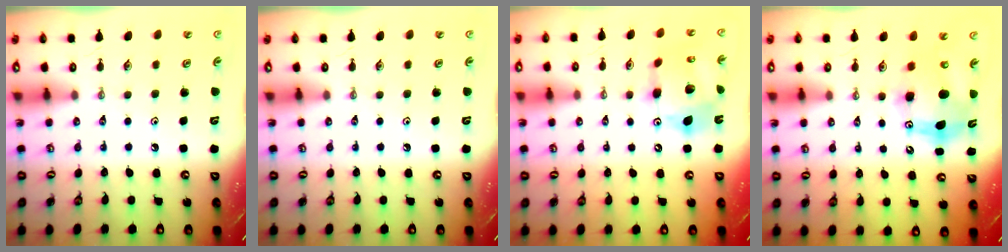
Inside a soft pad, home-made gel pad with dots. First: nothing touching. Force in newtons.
{"total": 0.0}
{"total": 14.6, "press": 14.5, "slide": 1.4}
{"total": 11.1, "press": 10.8, "slide": 2.4}